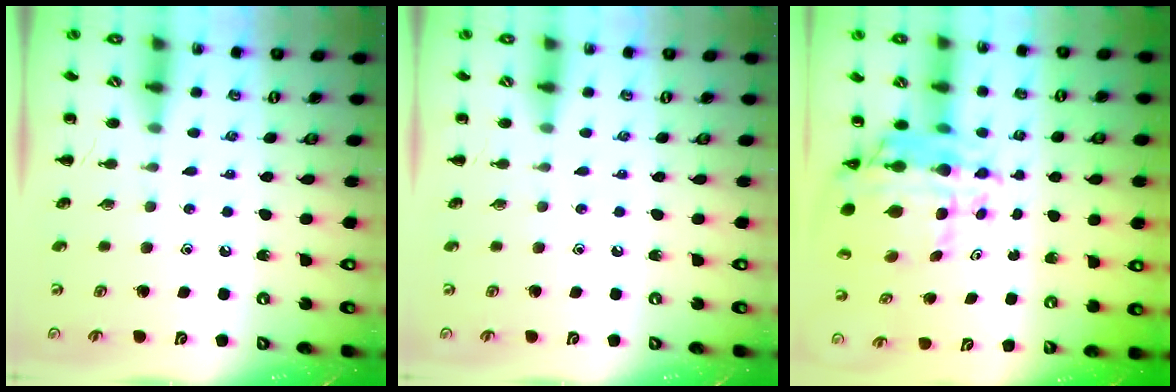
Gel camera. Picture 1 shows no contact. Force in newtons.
{"total": 0.0}
{"total": 12.9, "press": 12.1, "slide": 4.3}